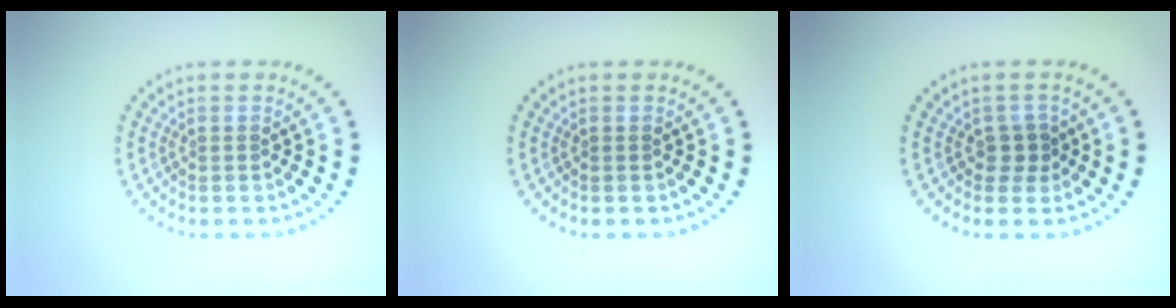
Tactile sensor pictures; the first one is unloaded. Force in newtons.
{"total": 0.0}
{"total": 1.6, "press": 1.4, "slide": 0.9}